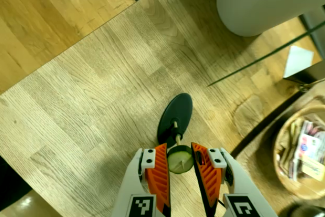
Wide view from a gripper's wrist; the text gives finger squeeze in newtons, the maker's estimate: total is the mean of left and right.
{"total": 9.4, "left": 10.0, "right": 8.7}